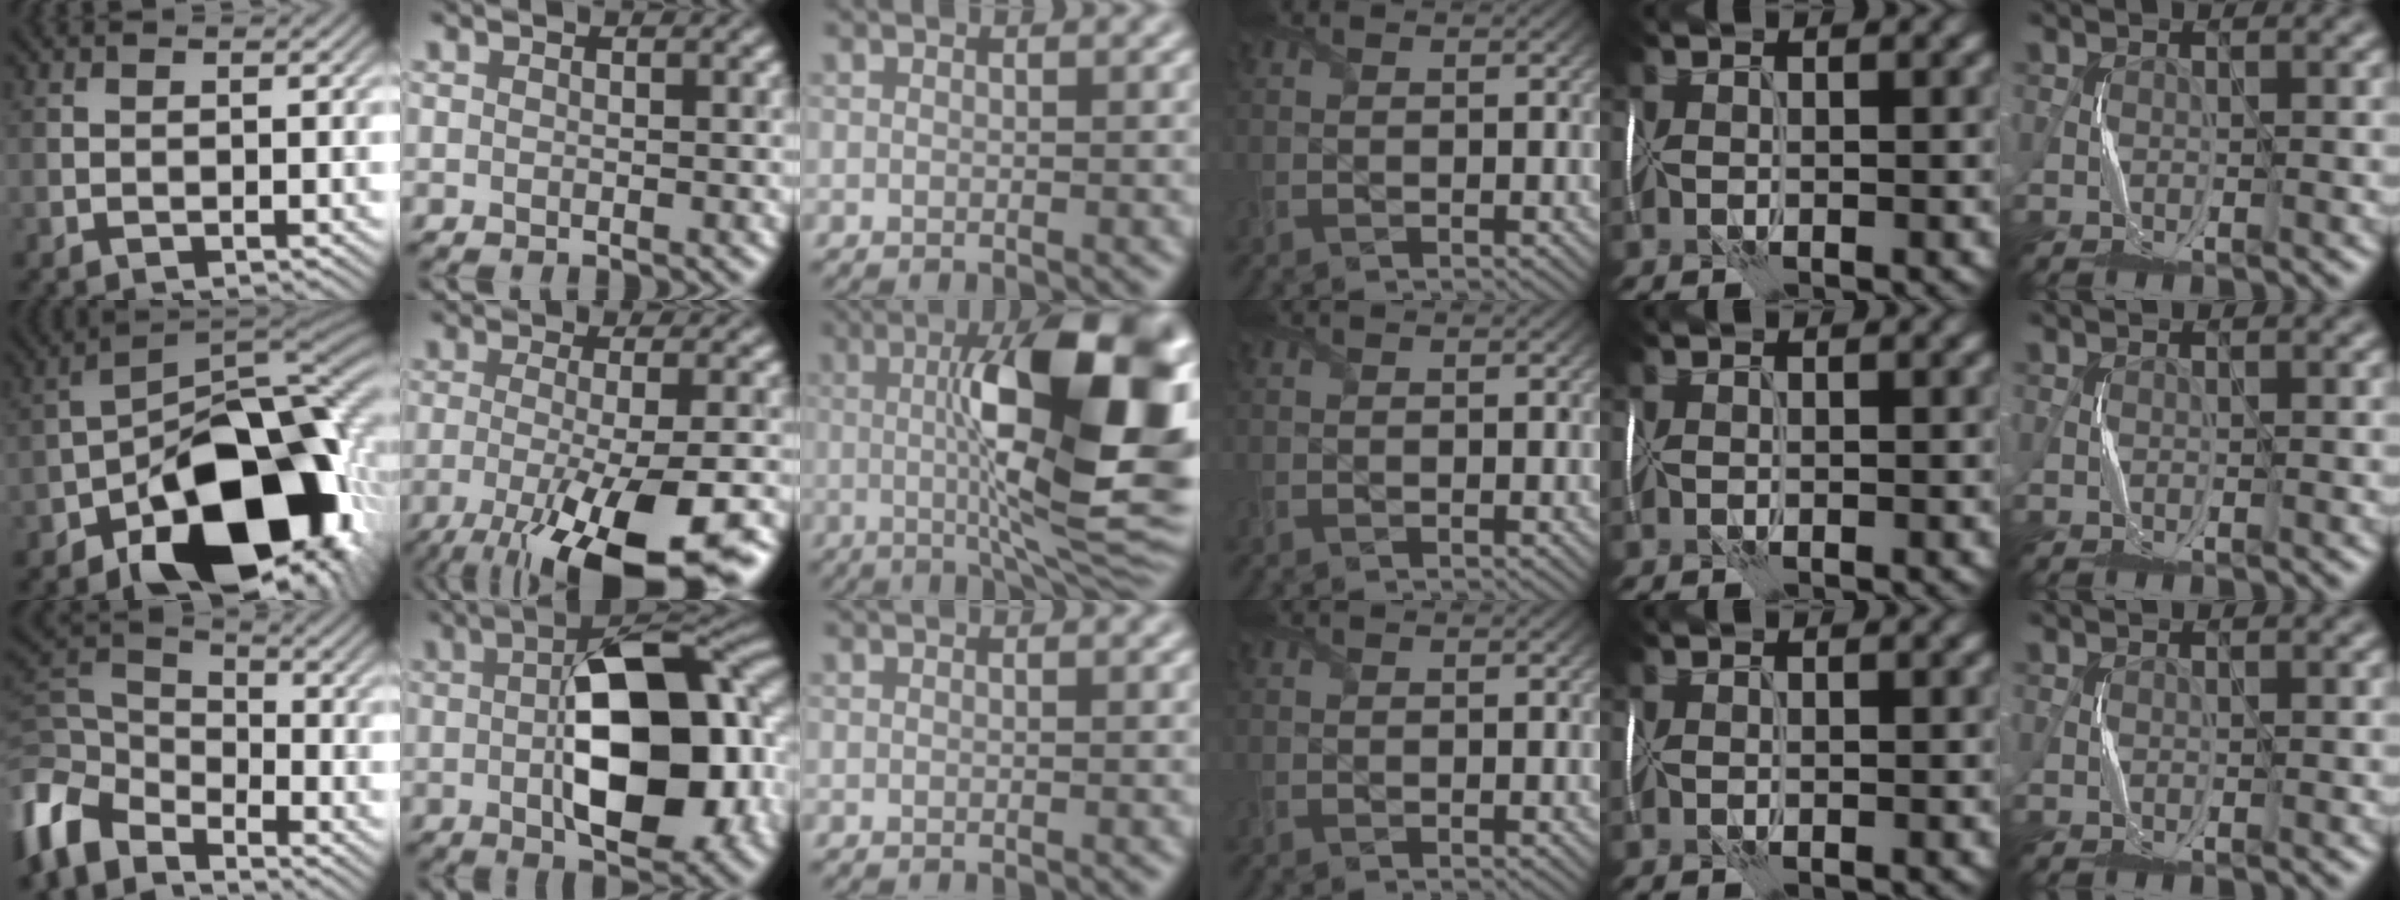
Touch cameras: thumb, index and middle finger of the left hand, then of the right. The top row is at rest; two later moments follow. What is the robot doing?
{"motion": "wrap", "object": "plastic wrap"}